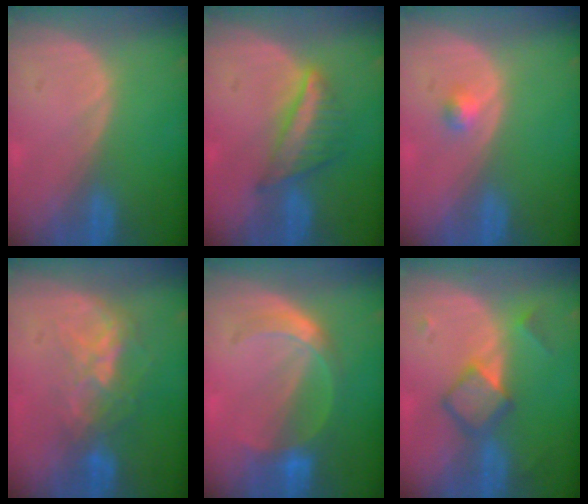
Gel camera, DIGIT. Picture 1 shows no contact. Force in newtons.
{"total": 5.9, "press": 5.7, "slide": 1.6}
{"total": 1.7, "press": 1.4, "slide": 0.8}
{"total": 6.7, "press": 5.9, "slide": 3.2}
{"total": 5.5, "press": 5.2, "slide": 1.8}
{"total": 5.2, "press": 5.2, "slide": 0.1}